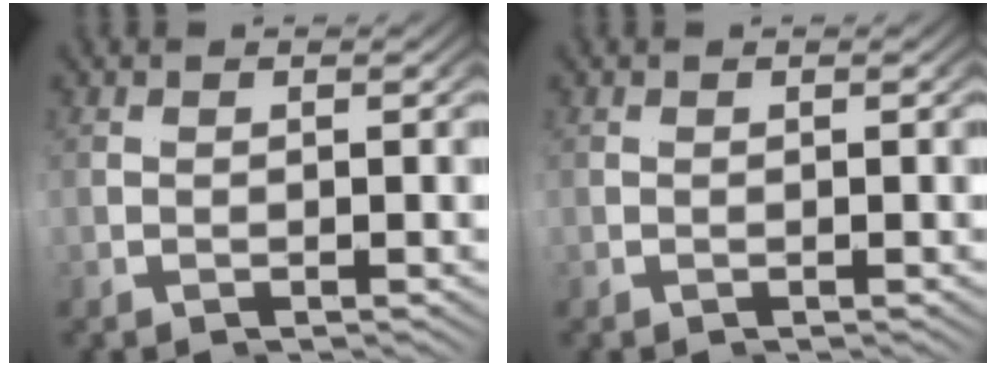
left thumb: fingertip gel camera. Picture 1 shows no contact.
{"total": 0.0}